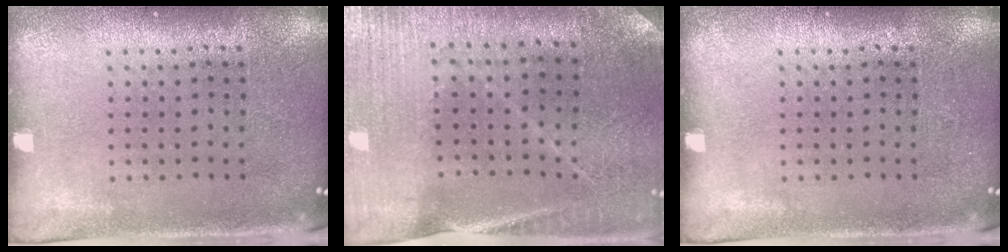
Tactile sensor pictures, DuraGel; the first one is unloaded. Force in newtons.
{"total": 1.4, "press": 1.4, "slide": 0.2}
{"total": 0.0}